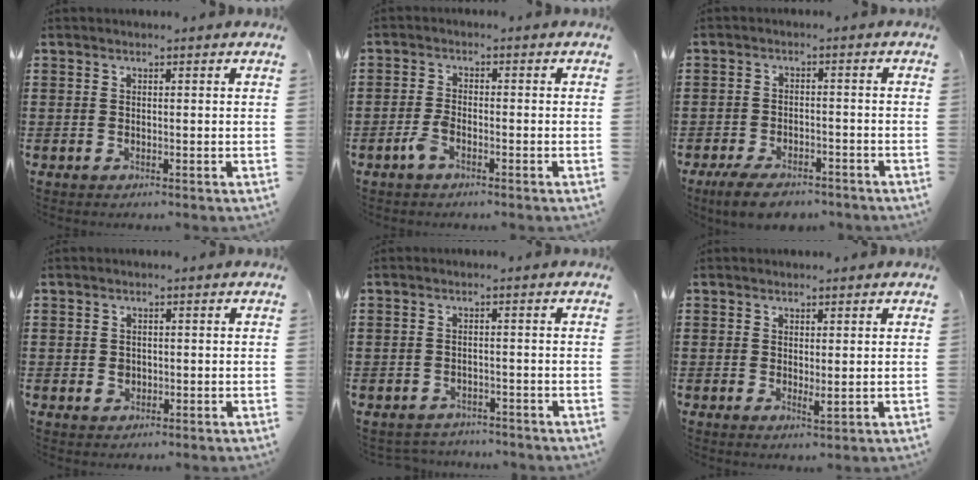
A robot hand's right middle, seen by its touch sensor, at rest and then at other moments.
{"total": 2.9, "force": [-1.7, 0.8, 2.2], "torque": [-0.059, -0.004, -0.037]}
{"total": 4.5, "force": [-3.9, 1.4, 1.6], "torque": [-0.040, 0.004, -0.080]}
{"total": 1.5, "force": [-0.1, 1.3, 0.7], "torque": [-0.016, 0.007, -0.003]}
{"total": 2.0, "force": [-2.0, 0.4, -0.2], "torque": [-0.005, 0.000, -0.045]}
{"total": 1.6, "force": [0.5, 0.7, 1.4], "torque": [-0.012, -0.009, 0.006]}